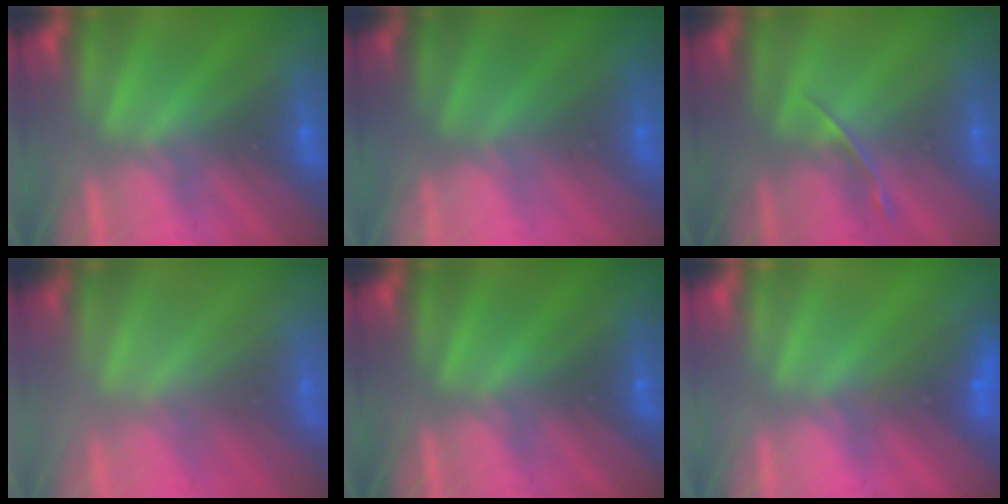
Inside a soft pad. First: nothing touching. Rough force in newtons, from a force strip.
{"total": 2.4}
{"total": 1.4}
{"total": 7.9}
{"total": 0.0}
{"total": 4.1}